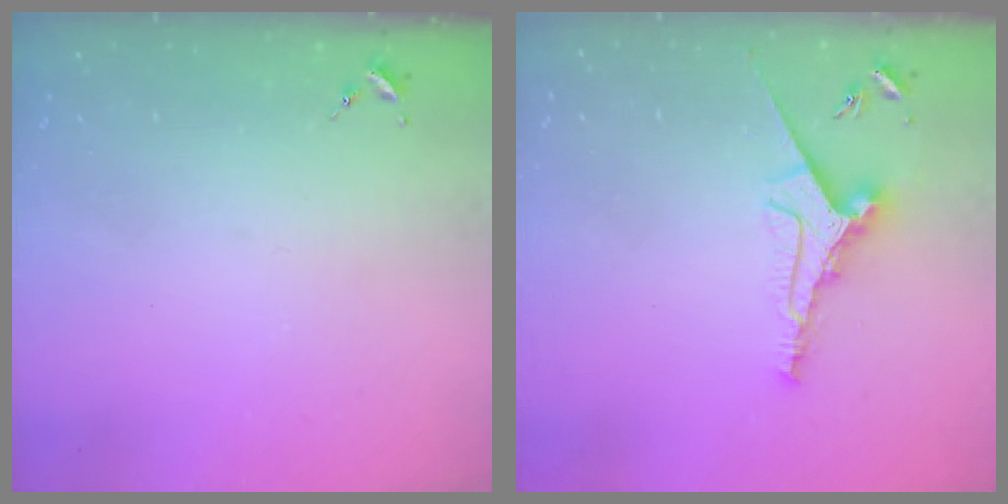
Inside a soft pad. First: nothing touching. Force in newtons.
{"total": 9.5, "press": 9.4, "slide": 0.9}